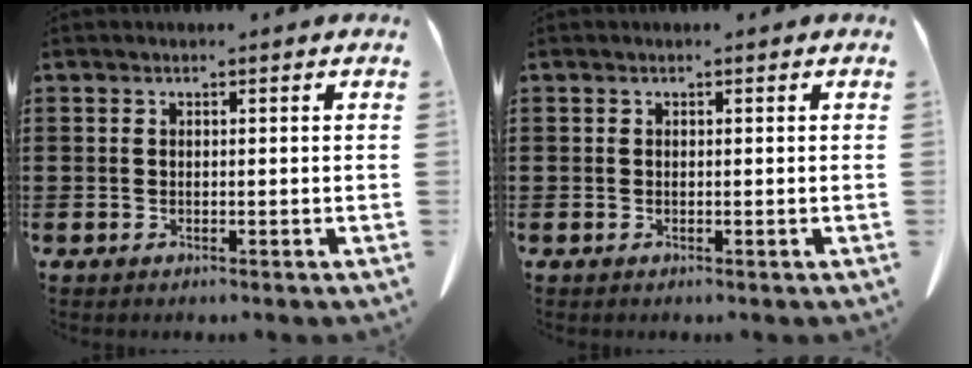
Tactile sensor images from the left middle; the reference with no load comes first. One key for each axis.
{"total": 0.0}